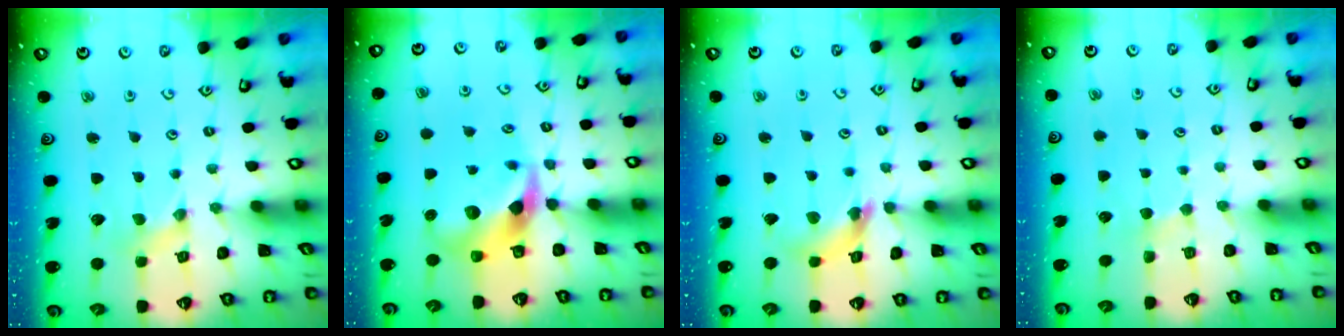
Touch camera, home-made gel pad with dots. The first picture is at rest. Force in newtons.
{"total": 10.7, "press": 10.6, "slide": 2.0}
{"total": 8.6, "press": 8.6, "slide": 0.8}
{"total": 2.5, "press": 2.5, "slide": 0.3}